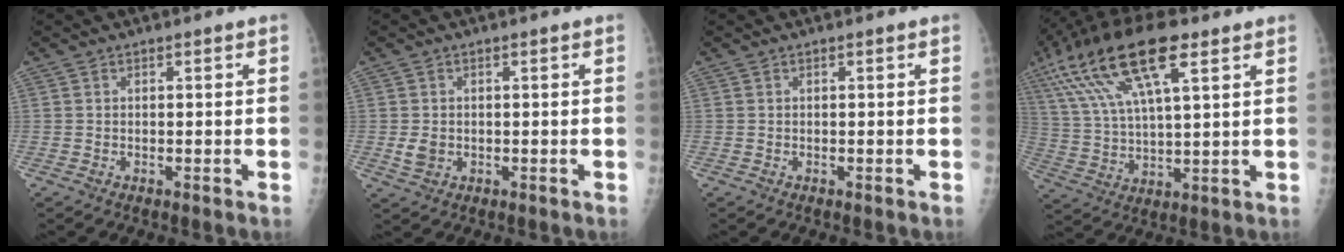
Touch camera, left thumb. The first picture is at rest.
{"total": 2.7, "force": [-0.3, 2.2, 1.5], "torque": [-0.023, -0.002, 0.000]}
{"total": 0.0}
{"total": 19.1, "force": [9.5, 6.1, 15.3], "torque": [-0.305, 0.004, 0.175]}